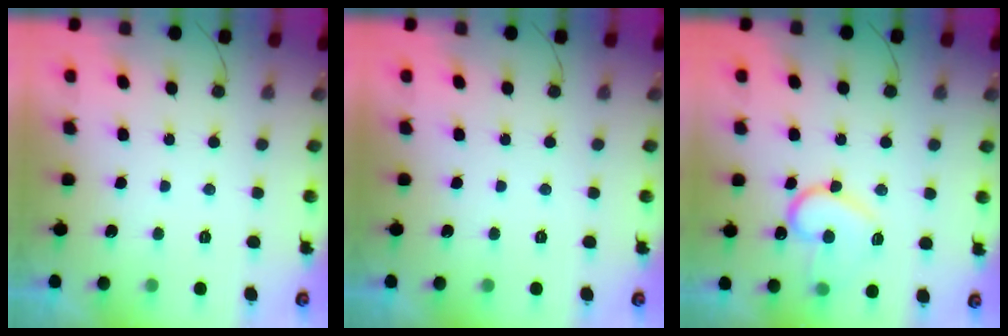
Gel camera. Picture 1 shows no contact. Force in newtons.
{"total": 0.0}
{"total": 15.2, "press": 15.2, "slide": 1.3}